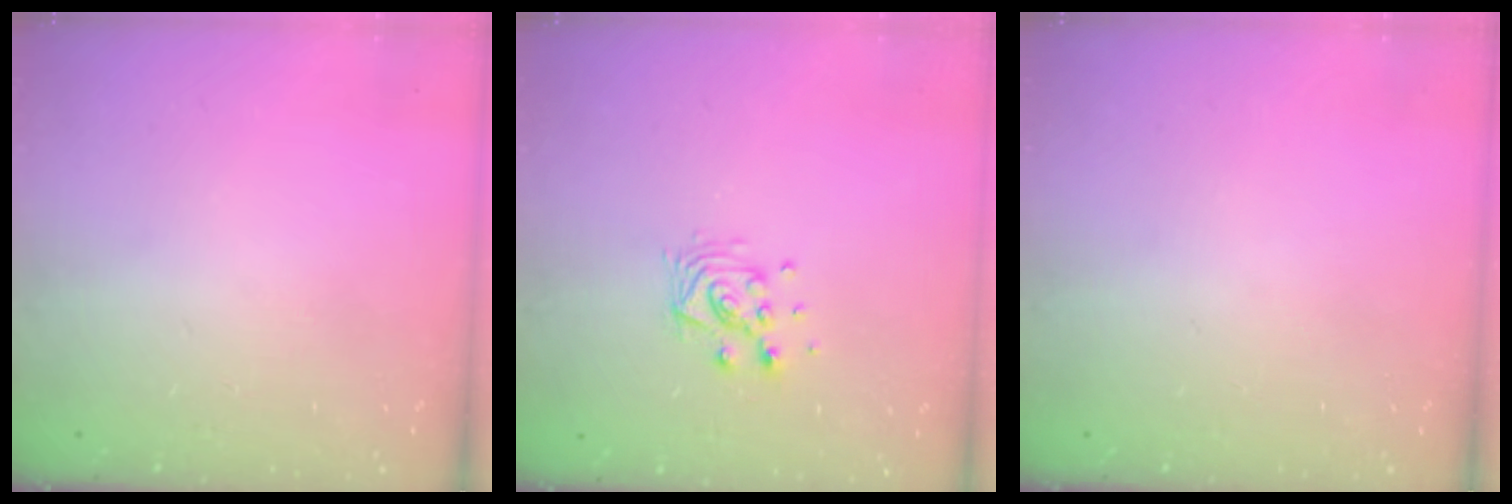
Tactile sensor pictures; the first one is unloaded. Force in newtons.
{"total": 9.8, "press": 9.8, "slide": 0.6}
{"total": 0.0}